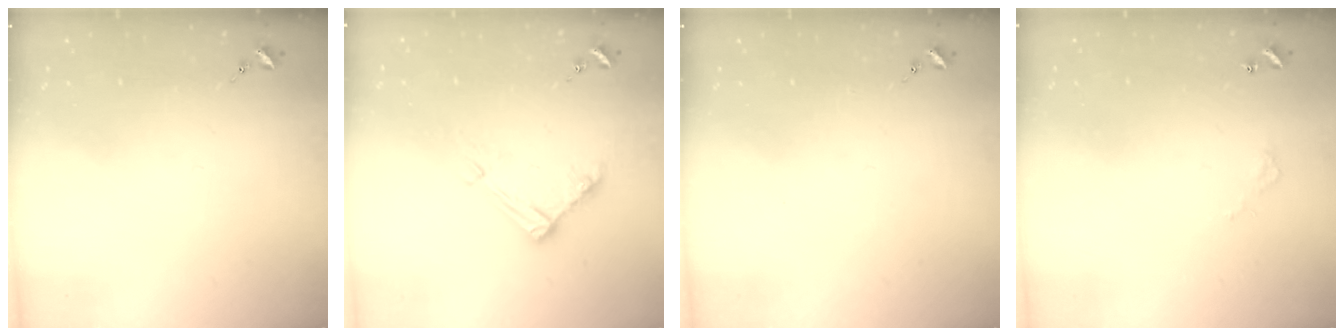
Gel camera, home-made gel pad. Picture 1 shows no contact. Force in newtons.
{"total": 9.1, "press": 9.1, "slide": 0.8}
{"total": 0.0}
{"total": 2.8, "press": 2.8, "slide": 0.2}